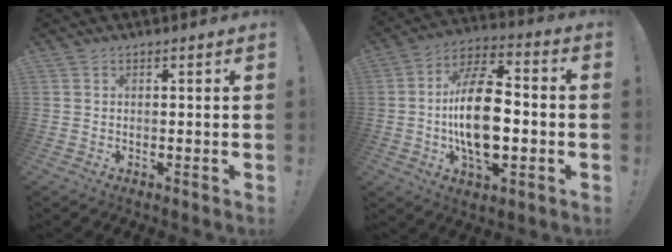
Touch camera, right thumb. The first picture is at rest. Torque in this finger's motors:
{"motor_torque": [2.18, 2.83, 1.13, -0.79, 0.67]}